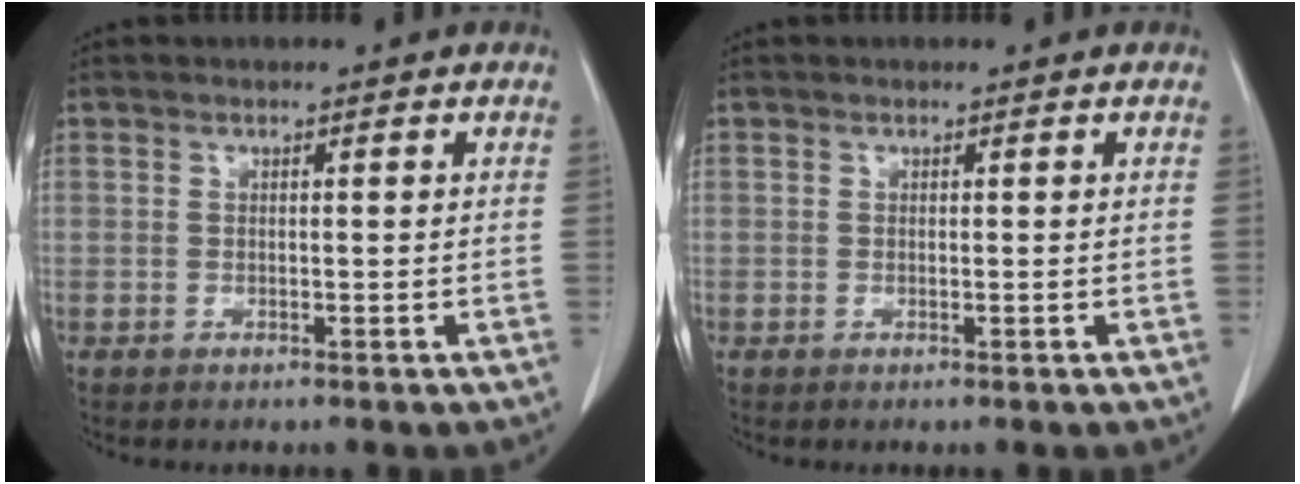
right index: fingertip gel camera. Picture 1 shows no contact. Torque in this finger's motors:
{"motor_torque": [0.00, 0.00, 0.00, 0.00]}